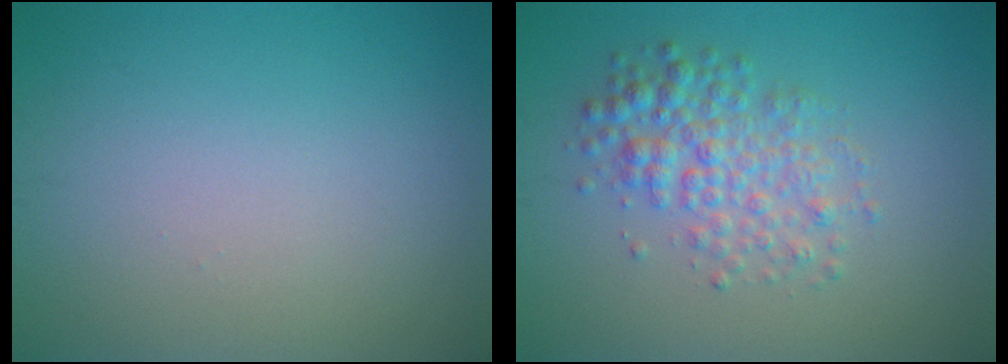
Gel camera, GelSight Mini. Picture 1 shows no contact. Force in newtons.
{"total": 3.7, "press": 3.7, "slide": 0.0}